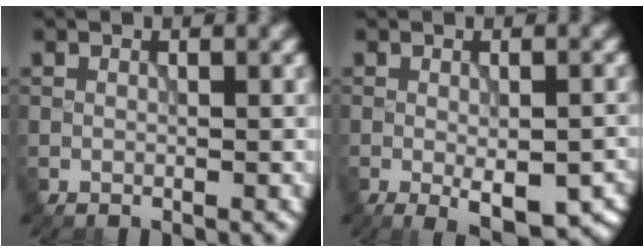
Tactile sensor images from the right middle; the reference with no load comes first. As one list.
[{"total": 6.3, "force": [-2.5, 2.4, 5.3], "torque": [-0.073, -0.022, -0.019]}]